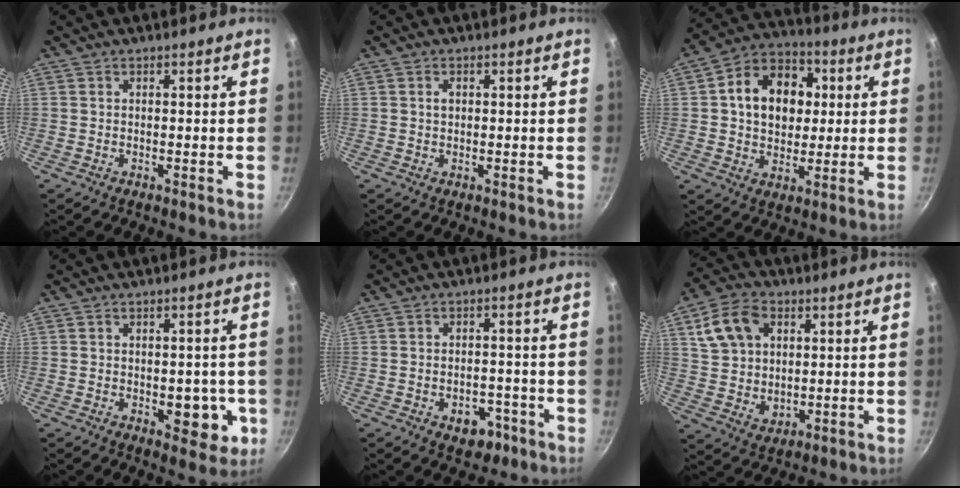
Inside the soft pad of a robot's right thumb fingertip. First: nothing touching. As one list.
[{"total": 1.3, "force": [0.3, 0.9, 0.9], "torque": [-0.013, 0.003, 0.005]}, {"total": 15.4, "force": [2.7, 11.7, 9.7], "torque": [-0.118, 0.017, 0.033]}, {"total": 8.3, "force": [-1.7, 4.9, 6.5], "torque": [-0.043, 0.000, -0.018]}, {"total": 6.0, "force": [-3.0, 4.0, 3.4], "torque": [-0.024, 0.020, -0.032]}, {"total": 12.7, "force": [4.0, 9.4, 7.6], "torque": [-0.127, -0.005, 0.078]}]